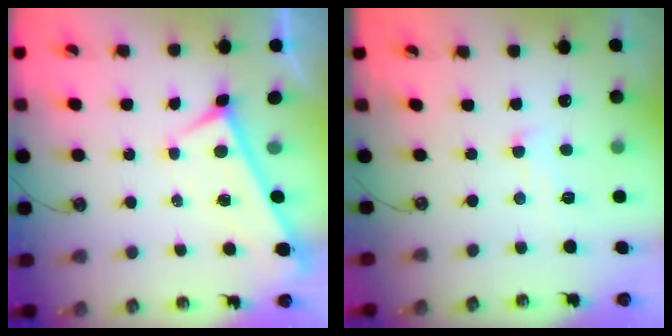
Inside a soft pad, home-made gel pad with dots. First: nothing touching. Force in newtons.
{"total": 2.4, "press": 2.4, "slide": 0.5}